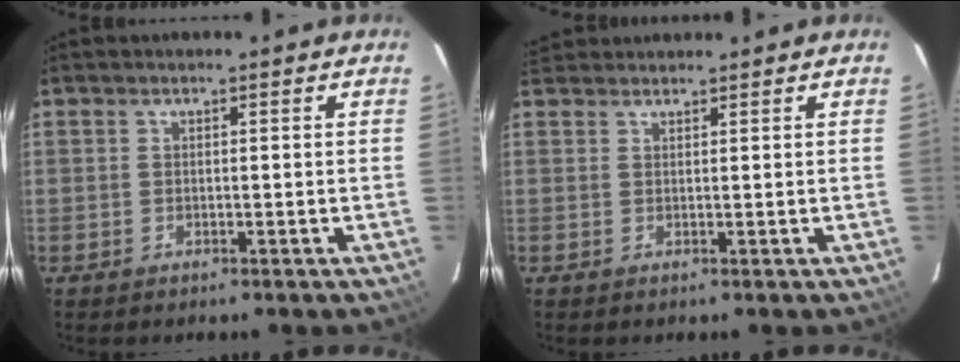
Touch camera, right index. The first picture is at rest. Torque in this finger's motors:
{"motor_torque": [-0.10, 0.09, -0.11, -0.04]}